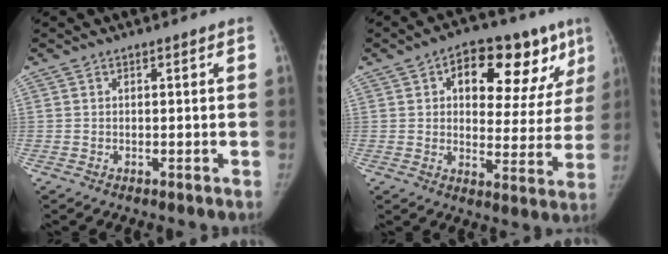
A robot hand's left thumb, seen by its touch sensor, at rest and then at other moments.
{"total": 20.1, "force": [9.1, 10.2, 14.7], "torque": [-0.147, -0.002, 0.126]}